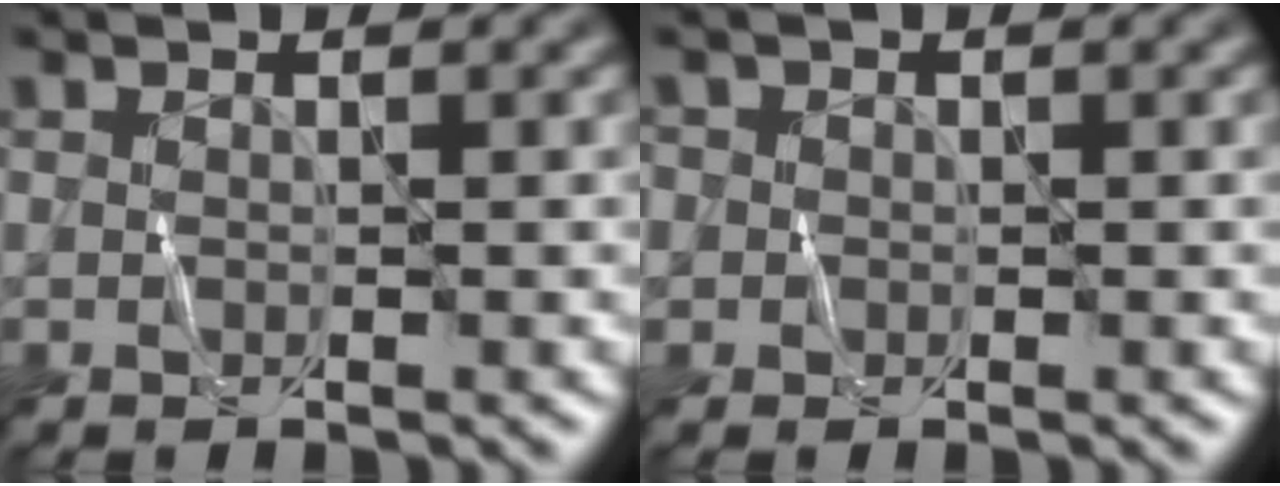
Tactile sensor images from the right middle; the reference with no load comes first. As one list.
[{"total": 1.5, "force": [0.2, 1.5, 0.3], "torque": [0.003, 0.004, -0.006]}]